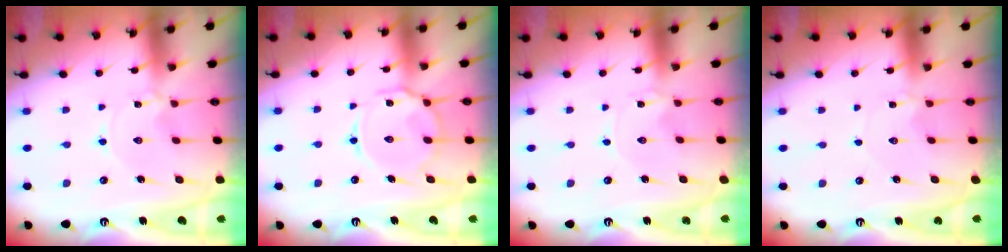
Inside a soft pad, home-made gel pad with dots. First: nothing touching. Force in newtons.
{"total": 11.8, "press": 11.7, "slide": 0.9}
{"total": 0.0}
{"total": 1.1, "press": 1.1, "slide": 0.2}